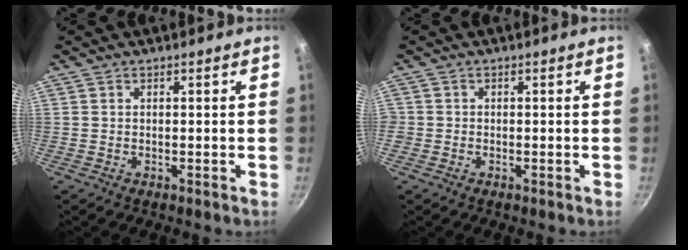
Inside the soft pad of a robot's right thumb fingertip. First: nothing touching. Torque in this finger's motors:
{"motor_torque": [0.00, 0.20, 0.40, 0.18, 0.00]}